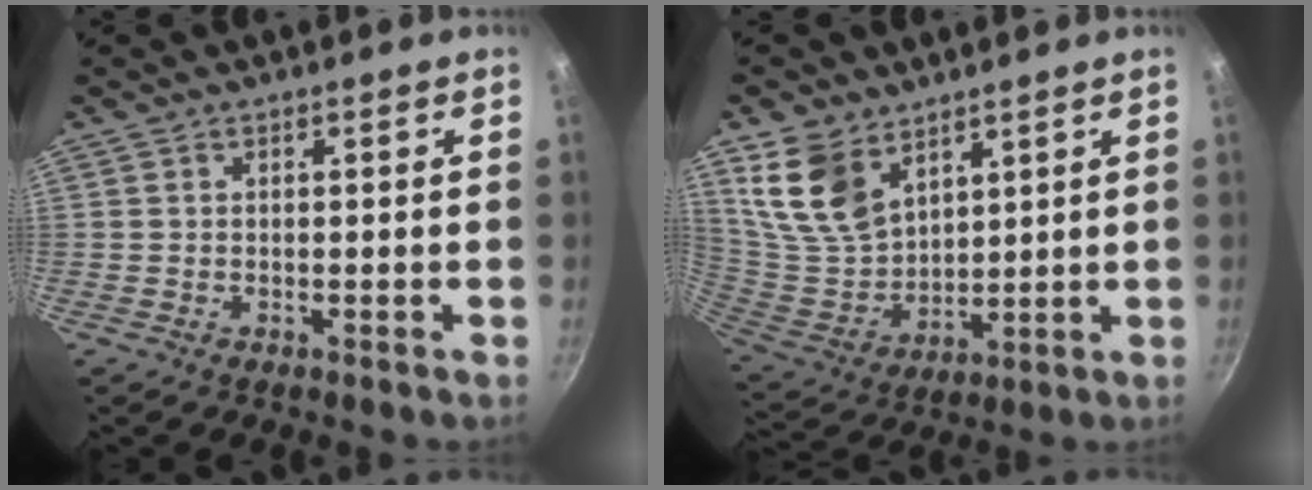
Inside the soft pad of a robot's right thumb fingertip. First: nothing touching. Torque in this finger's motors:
{"motor_torque": [-1.23, 1.69, 1.39, 0.66, 0.12]}